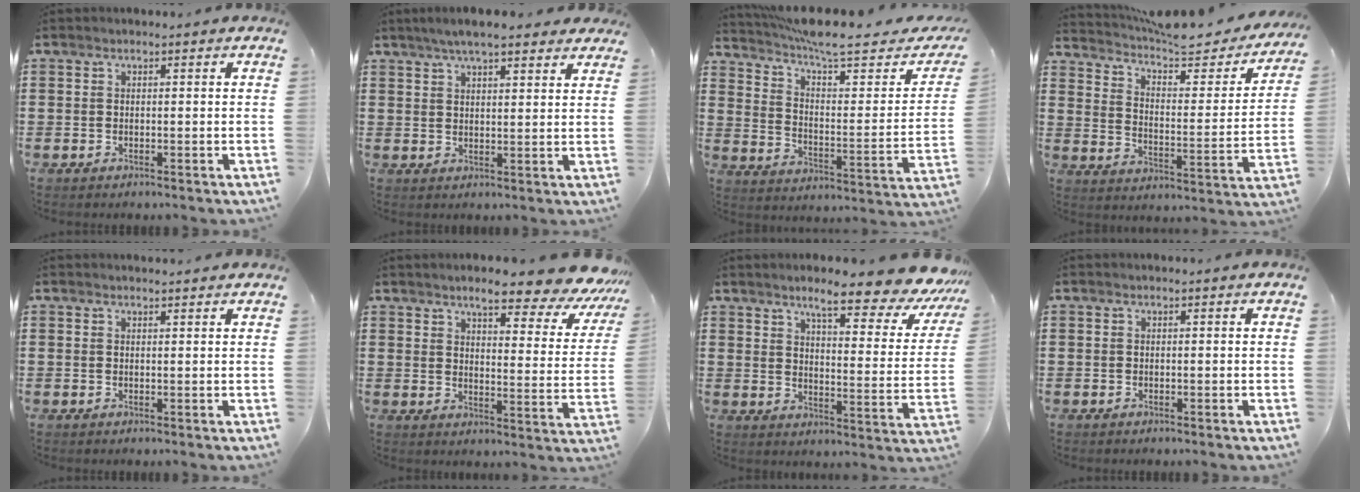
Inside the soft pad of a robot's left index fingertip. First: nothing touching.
{"total": 5.5, "force": [4.6, 0.9, 2.8], "torque": [-0.065, -0.002, 0.083]}
{"total": 8.1, "force": [6.8, 0.9, 4.3], "torque": [-0.109, -0.049, 0.111]}
{"total": 6.3, "force": [5.5, 1.3, 2.8], "torque": [-0.075, -0.037, 0.089]}
{"total": 0.9, "force": [0.9, 0.0, 0.1], "torque": [-0.005, -0.002, 0.017]}
{"total": 8.4, "force": [7.0, 1.0, 4.5], "torque": [-0.080, -0.041, 0.116]}
{"total": 10.0, "force": [8.0, 1.0, 5.9], "torque": [-0.102, -0.048, 0.128]}
{"total": 0.0}